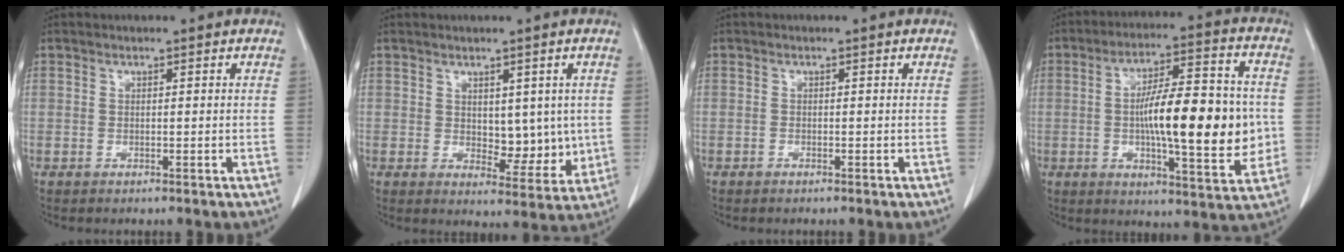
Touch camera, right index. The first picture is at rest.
{"total": 6.6, "force": [0.7, 3.8, 5.3], "torque": [-0.058, -0.007, 0.023]}
{"total": 0.0}
{"total": 17.7, "force": [-1.1, 4.1, 17.2], "torque": [-0.271, 0.012, -0.016]}